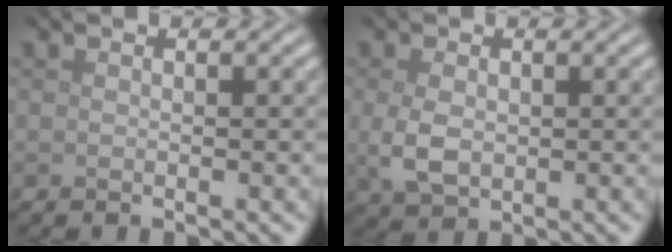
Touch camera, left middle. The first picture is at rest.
{"total": 3.1, "force": [-0.1, 2.1, 2.3], "torque": [-0.055, -0.003, 0.002]}